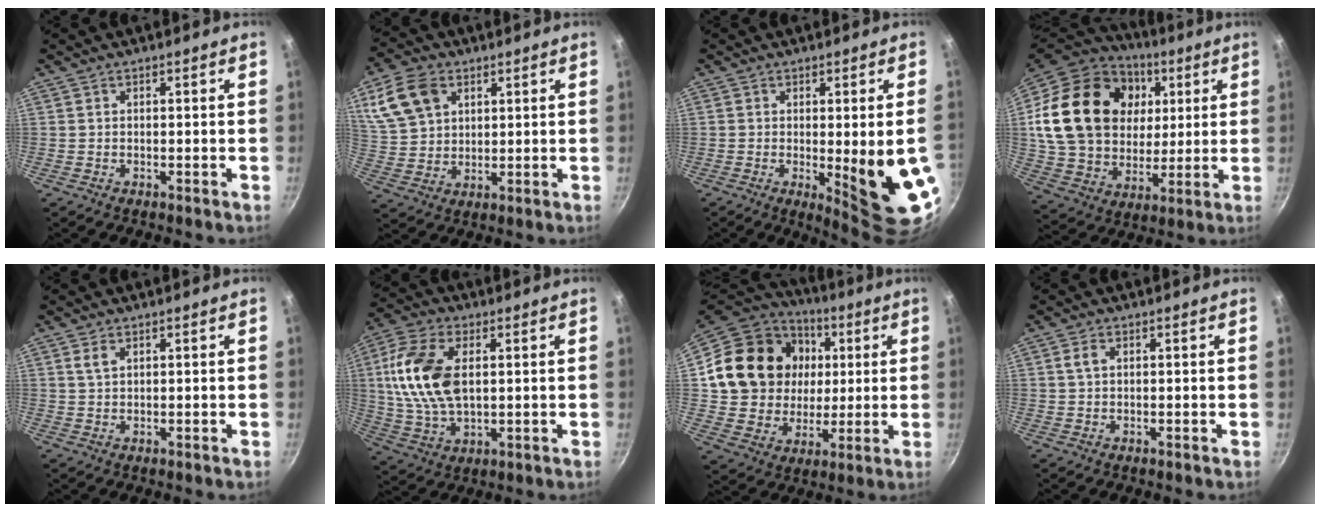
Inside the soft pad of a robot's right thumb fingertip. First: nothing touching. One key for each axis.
{"total": 12.0, "fx": 5.2, "fy": 8.4, "fz": 6.8, "tx": -0.119, "ty": -0.007, "tz": 0.105}
{"total": 12.2, "fx": -1.8, "fy": 2.1, "fz": 11.9, "tx": -0.148, "ty": -0.019, "tz": -0.011}
{"total": 29.2, "fx": 7.2, "fy": 21.4, "fz": 18.5, "tx": -0.324, "ty": 0.003, "tz": 0.134}
{"total": 2.1, "fx": 1.0, "fy": 1.1, "fz": 1.5, "tx": -0.027, "ty": -0.001, "tz": 0.020}
{"total": 15.6, "fx": 2.5, "fy": 9.0, "fz": 12.4, "tx": -0.237, "ty": -0.001, "tz": 0.046}
{"total": 22.1, "fx": 4.5, "fy": 18.5, "fz": 11.2, "tx": -0.191, "ty": 0.016, "tz": 0.085}
{"total": 1.9, "fx": 0.5, "fy": 1.2, "fz": 1.4, "tx": -0.026, "ty": 0.005, "tz": 0.010}